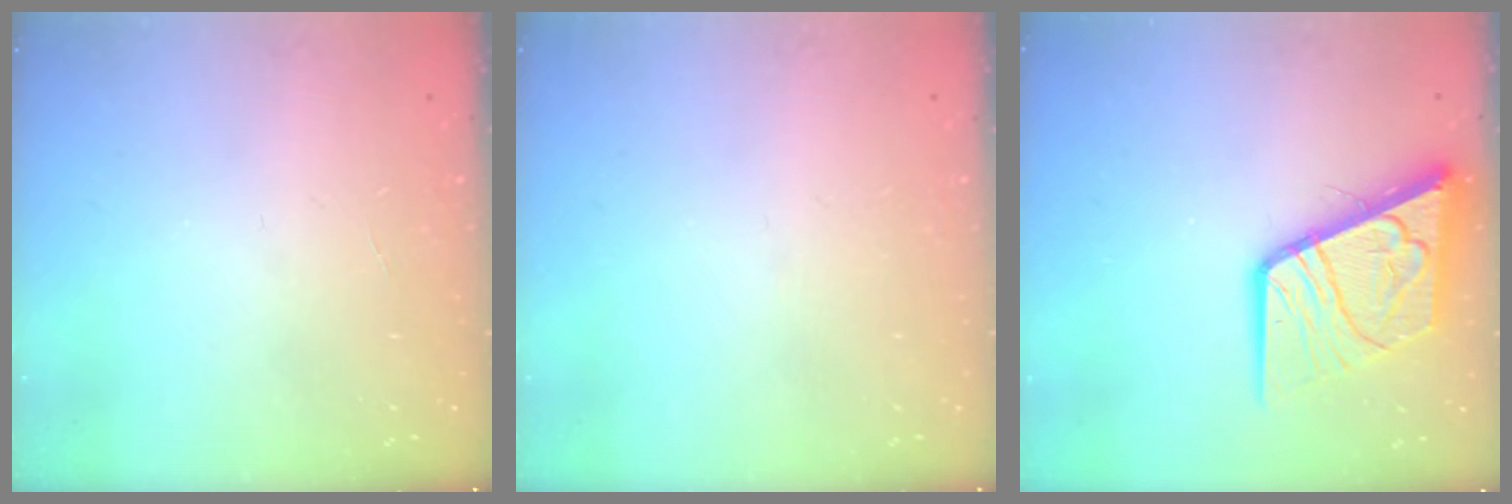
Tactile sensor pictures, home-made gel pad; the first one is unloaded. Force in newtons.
{"total": 2.7, "press": 2.6, "slide": 0.5}
{"total": 16.8, "press": 16.7, "slide": 2.0}